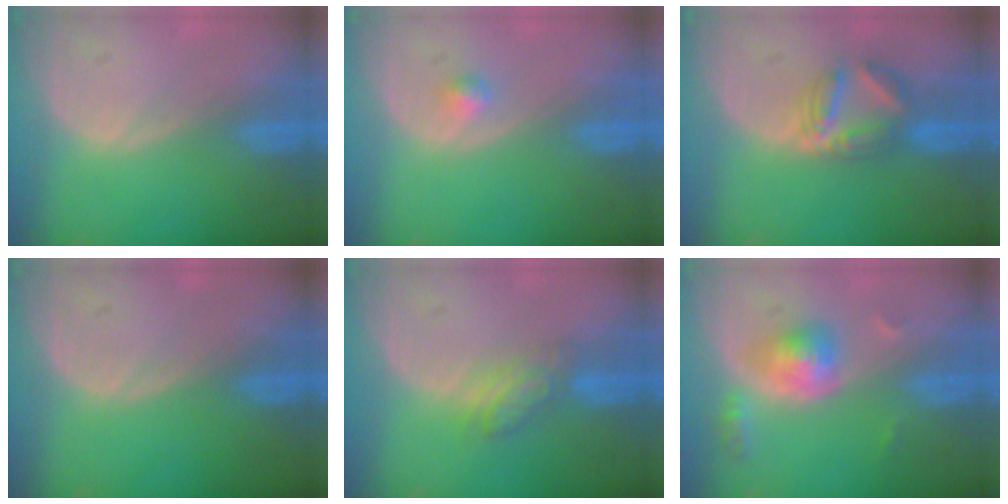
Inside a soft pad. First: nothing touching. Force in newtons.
{"total": 1.1, "press": 1.1, "slide": 0.1}
{"total": 5.8, "press": 5.6, "slide": 1.3}
{"total": 0.0}
{"total": 4.4, "press": 4.3, "slide": 1.1}
{"total": 5.2, "press": 4.9, "slide": 1.8}